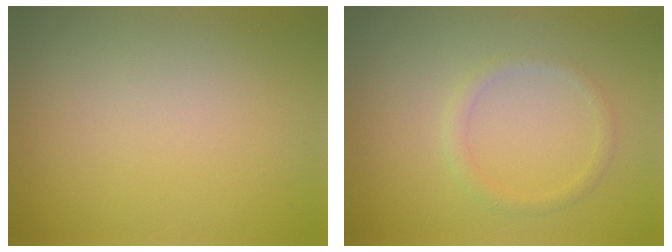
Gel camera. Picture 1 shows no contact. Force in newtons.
{"total": 1.3, "press": 1.3, "slide": 0.1}